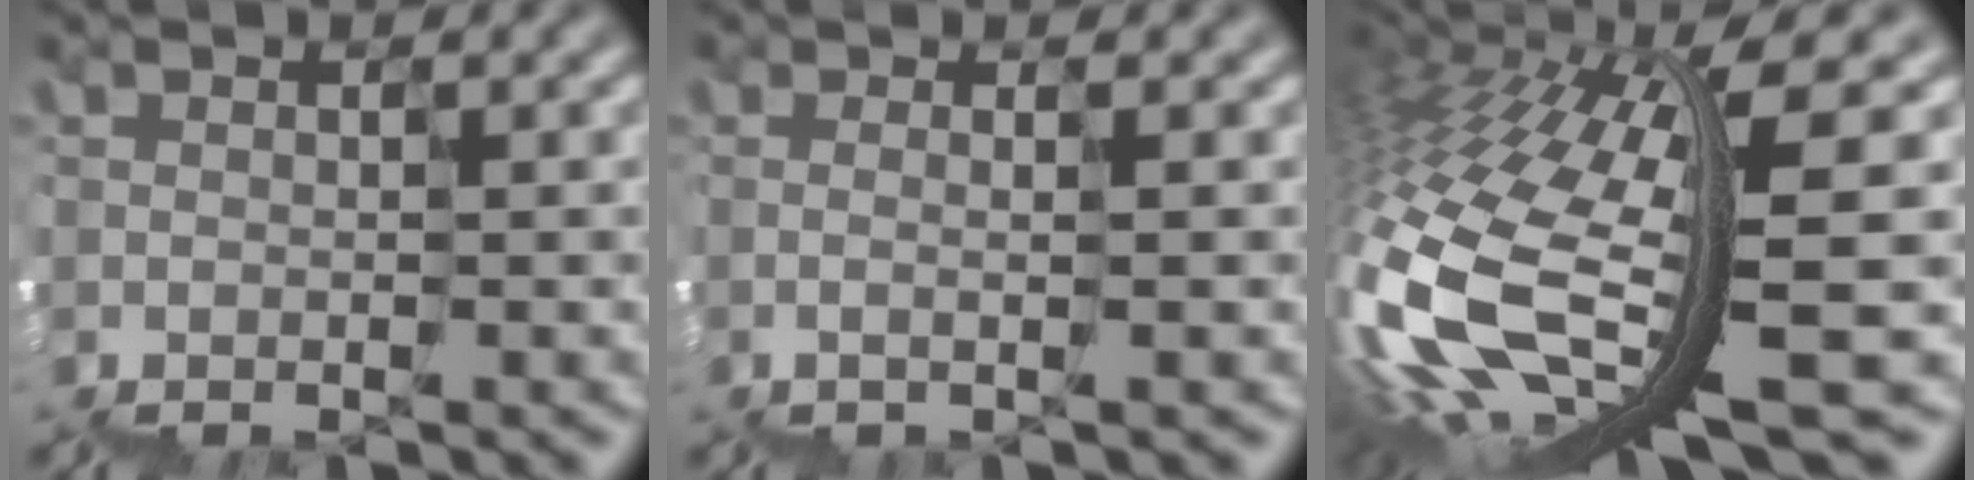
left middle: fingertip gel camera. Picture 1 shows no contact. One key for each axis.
{"total": 0.5, "fx": 0.0, "fy": 0.0, "fz": 0.5, "tx": -0.005, "ty": -0.004, "tz": -0.004}
{"total": 13.2, "fx": -0.5, "fy": 3.0, "fz": 12.9, "tx": -0.281, "ty": -0.033, "tz": 0.020}